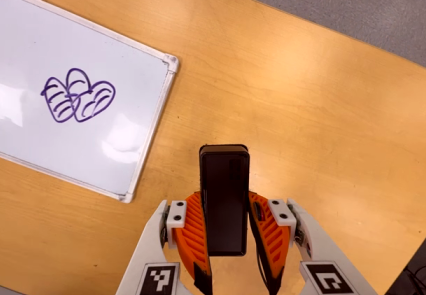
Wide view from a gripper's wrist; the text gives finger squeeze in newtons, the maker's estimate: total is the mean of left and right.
{"total": 4.5, "left": 3.3, "right": 5.7}